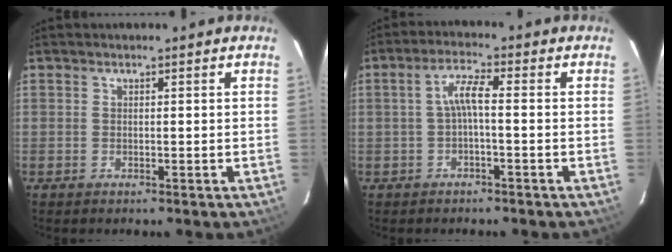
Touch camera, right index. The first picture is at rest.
{"total": 3.7, "force": [-0.8, 0.4, 3.6], "torque": [-0.073, 0.009, -0.015]}